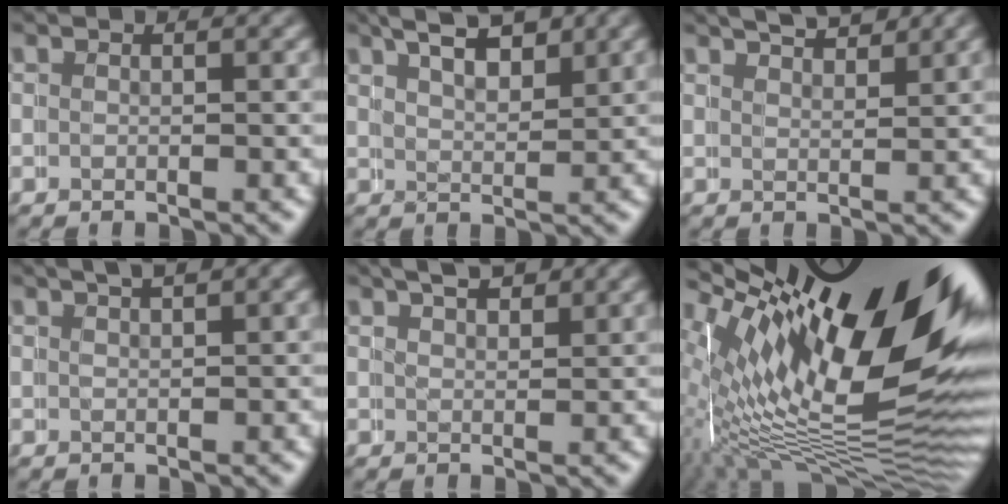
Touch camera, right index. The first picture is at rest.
{"total": 6.5, "force": [4.3, 3.4, 3.6], "torque": [-0.059, 0.008, 0.056]}
{"total": 4.1, "force": [3.8, 0.6, 1.4], "torque": [-0.018, 0.000, 0.060]}
{"total": 2.8, "force": [2.1, 0.7, 1.7], "torque": [-0.013, 0.014, 0.028]}
{"total": 3.5, "force": [3.0, 1.1, 1.4], "torque": [-0.016, -0.001, 0.044]}
{"total": 19.5, "force": [2.0, 10.1, 16.5], "torque": [-0.233, -0.028, 0.043]}